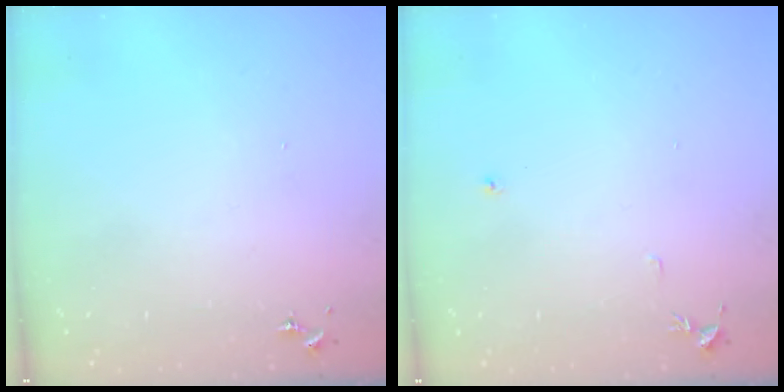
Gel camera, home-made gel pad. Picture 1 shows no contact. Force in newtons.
{"total": 6.2, "press": 6.2, "slide": 0.7}